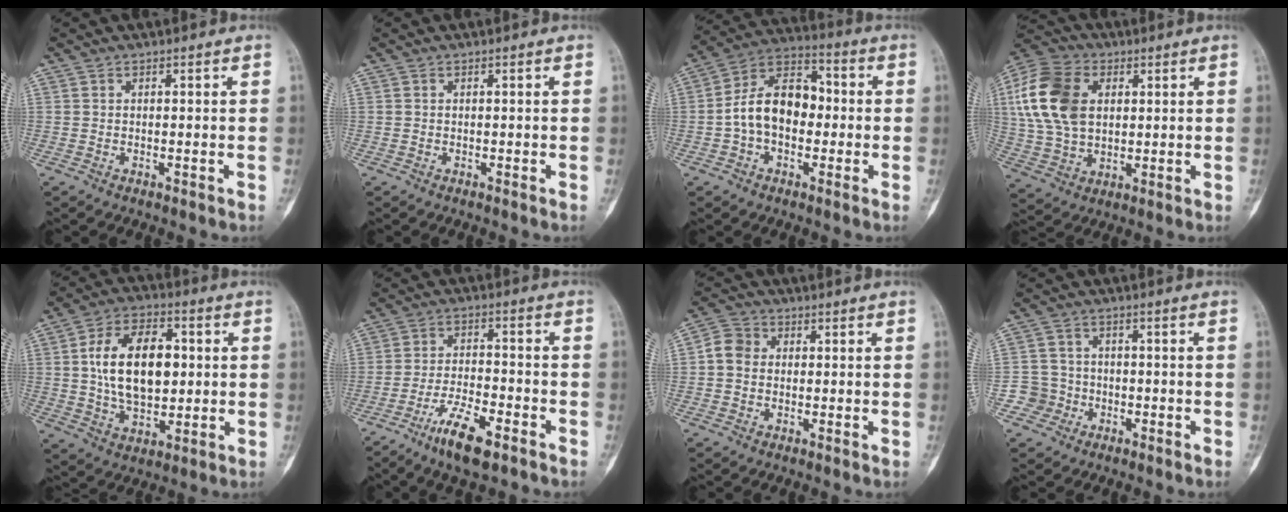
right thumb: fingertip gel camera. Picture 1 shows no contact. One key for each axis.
{"total": 0.0}
{"total": 13.0, "fx": -1.1, "fy": 8.7, "fz": 9.6, "tx": -0.150, "ty": 0.044, "tz": -0.032}
{"total": 17.2, "fx": 3.6, "fy": 11.9, "fz": 11.9, "tx": -0.235, "ty": 0.007, "tz": 0.067}
{"total": 16.5, "fx": 2.0, "fy": 10.0, "fz": 13.0, "tx": -0.198, "ty": 0.007, "tz": 0.035}
{"total": 9.4, "fx": -6.1, "fy": 2.6, "fz": 6.7, "tx": -0.128, "ty": 0.023, "tz": -0.107}
{"total": 5.1, "fx": 0.2, "fy": 4.5, "fz": 2.4, "tx": -0.036, "ty": 0.013, "tz": -0.007}
{"total": 4.8, "fx": -2.1, "fy": 4.3, "fz": -0.4, "tx": 0.037, "ty": 0.021, "tz": -0.043}